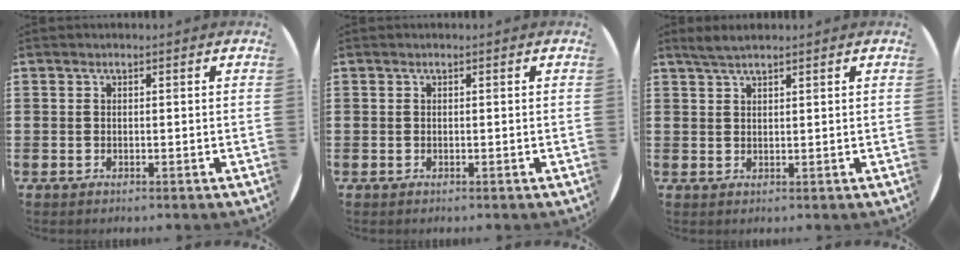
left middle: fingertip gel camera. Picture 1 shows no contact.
{"total": 0.0}
{"total": 2.1, "force": [1.8, 0.2, 1.0], "torque": [-0.021, 0.002, 0.034]}